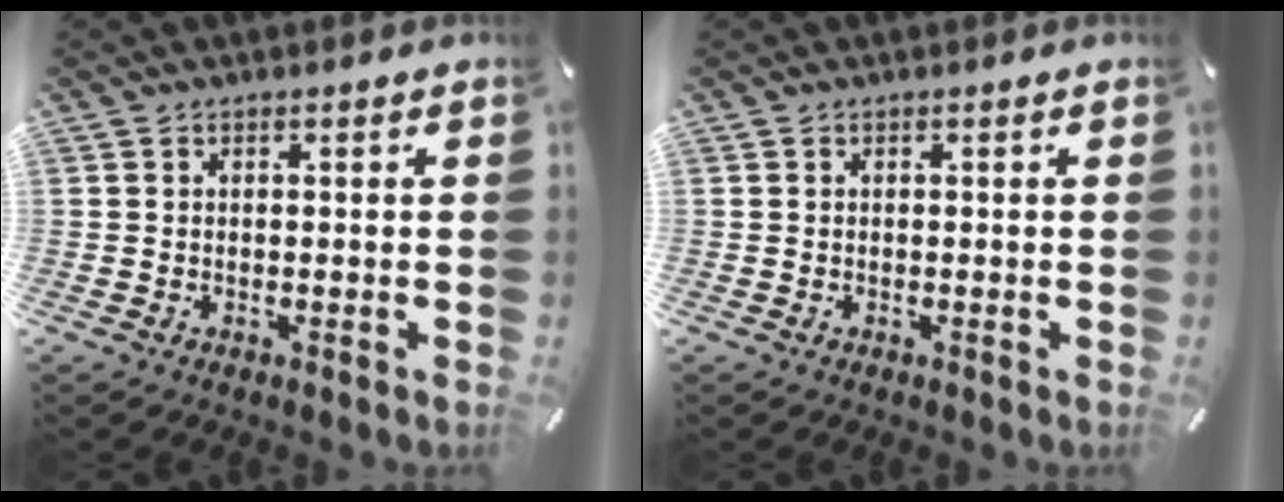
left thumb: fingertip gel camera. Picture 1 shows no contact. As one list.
[{"total": 0.0}]